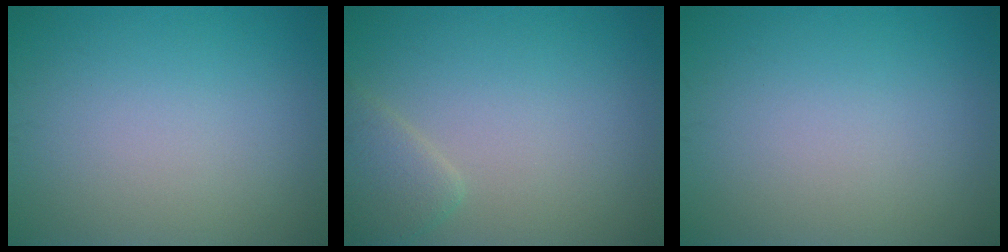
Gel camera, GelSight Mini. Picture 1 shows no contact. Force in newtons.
{"total": 2.3, "press": 2.3, "slide": 0.2}
{"total": 0.0}